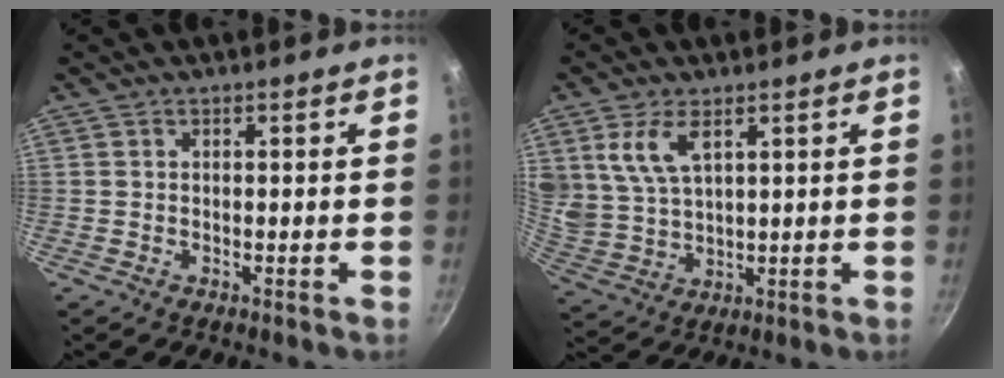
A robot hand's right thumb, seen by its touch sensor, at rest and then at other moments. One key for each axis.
{"total": 8.2, "fx": 3.9, "fy": 4.3, "fz": 5.8, "tx": -0.109, "ty": -0.020, "tz": 0.089}